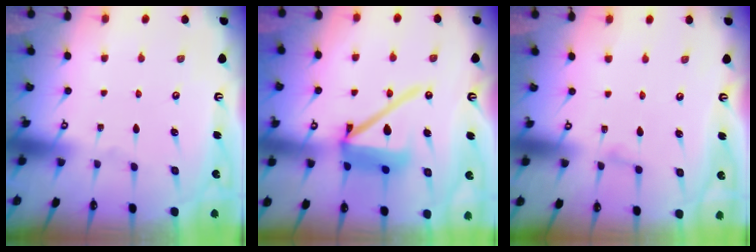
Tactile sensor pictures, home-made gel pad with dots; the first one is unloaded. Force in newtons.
{"total": 14.8, "press": 14.6, "slide": 2.4}
{"total": 2.2, "press": 2.1, "slide": 0.3}